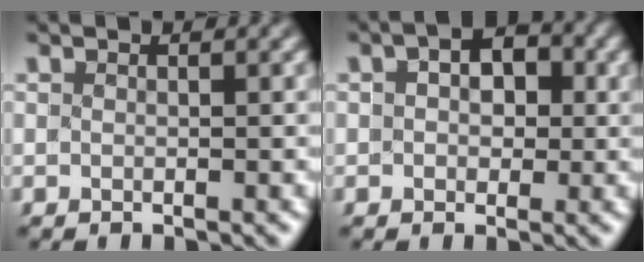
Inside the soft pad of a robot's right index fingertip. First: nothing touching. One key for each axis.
{"total": 3.4, "fx": 1.0, "fy": 2.5, "fz": 2.0, "tx": -0.010, "ty": 0.011, "tz": 0.001}